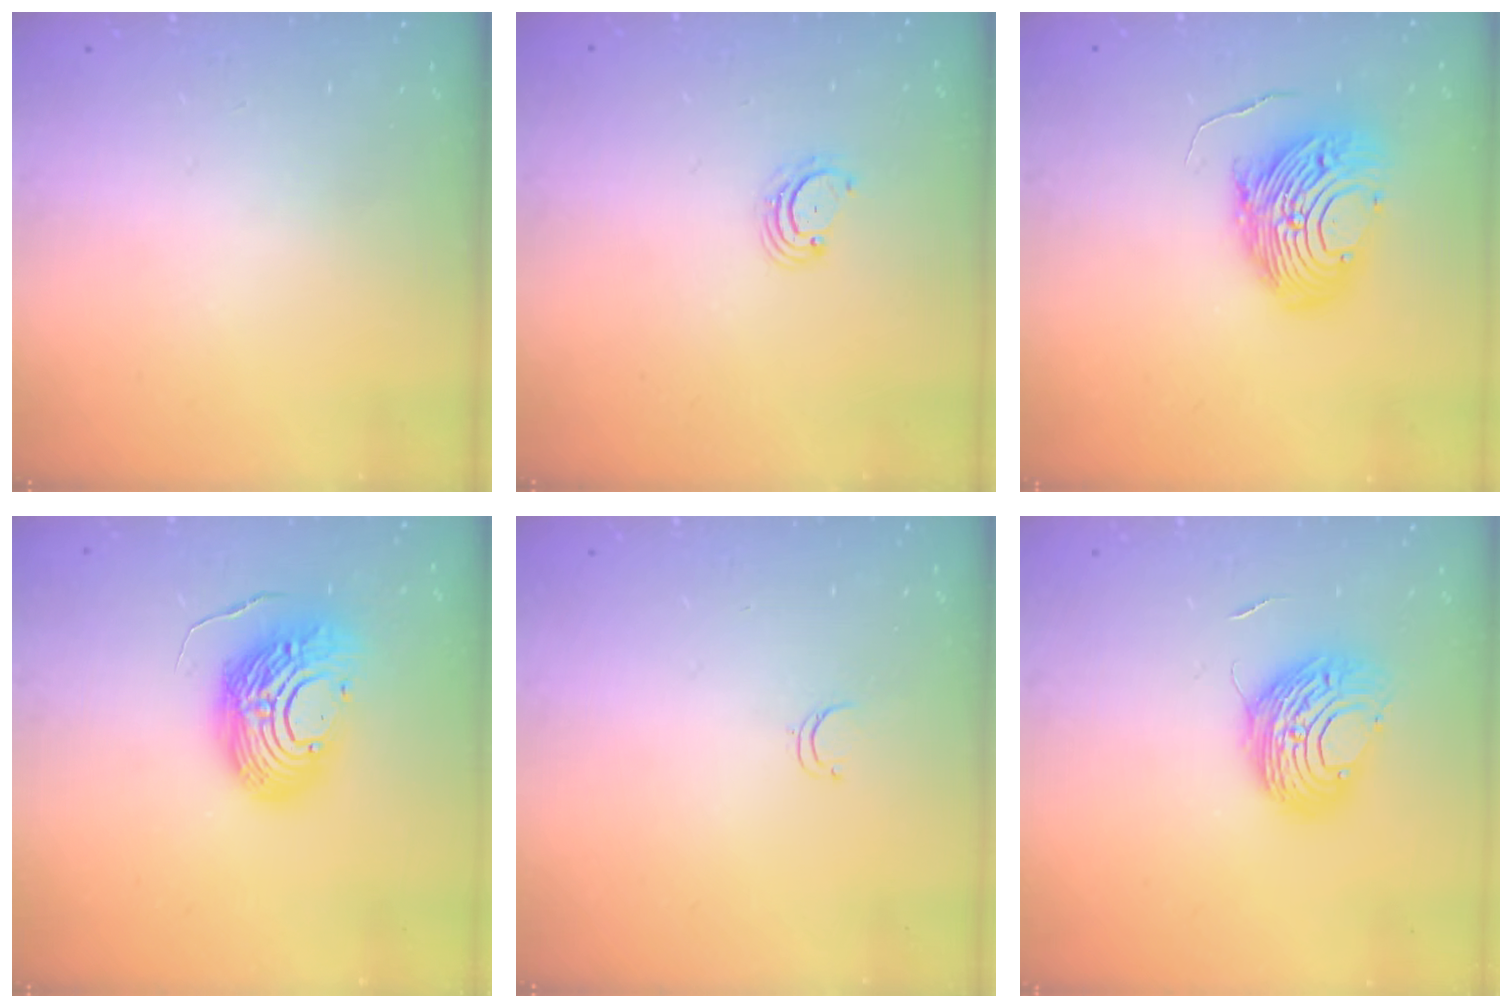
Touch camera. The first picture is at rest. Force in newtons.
{"total": 3.3, "press": 3.3, "slide": 0.6}
{"total": 13.1, "press": 13.0, "slide": 1.2}
{"total": 17.7, "press": 17.6, "slide": 1.6}
{"total": 3.1, "press": 3.1, "slide": 0.4}
{"total": 10.4, "press": 10.4, "slide": 0.5}